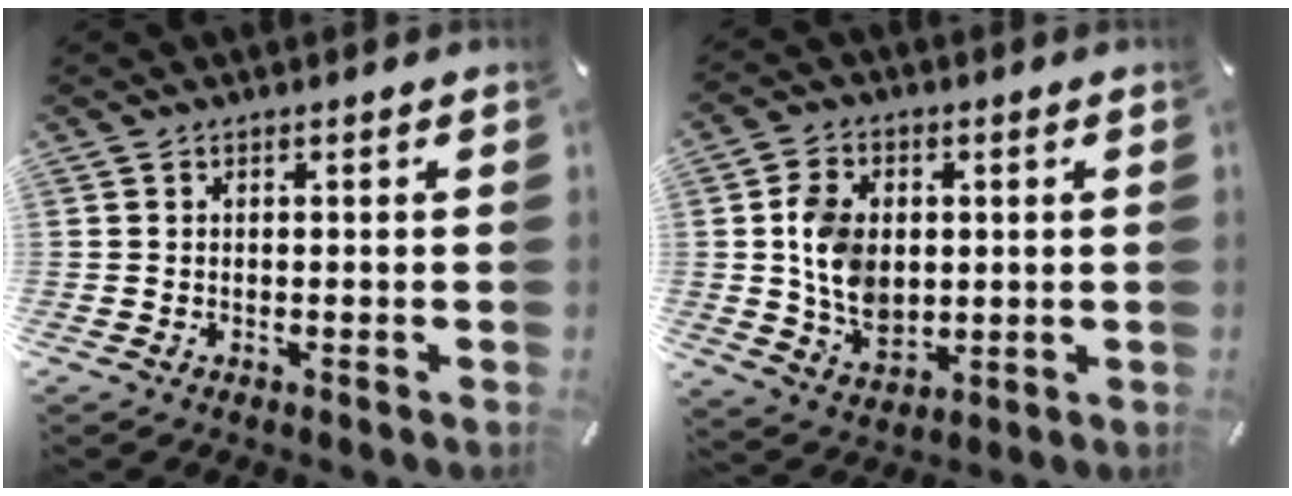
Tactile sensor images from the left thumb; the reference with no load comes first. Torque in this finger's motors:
{"motor_torque": [2.03, 2.00, 1.13, 0.20, 0.15]}